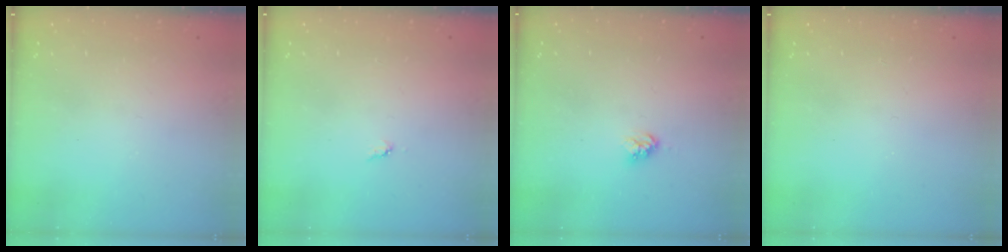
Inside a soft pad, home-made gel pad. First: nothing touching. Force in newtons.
{"total": 3.9, "press": 3.8, "slide": 0.5}
{"total": 3.9, "press": 3.9, "slide": 0.4}
{"total": 0.0}